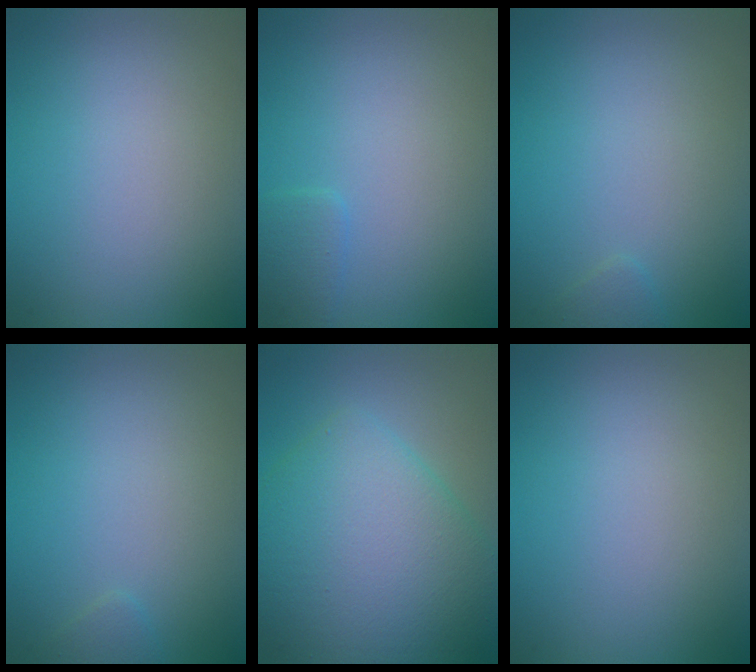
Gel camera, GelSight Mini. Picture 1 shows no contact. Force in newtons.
{"total": 1.2, "press": 1.2, "slide": 0.1}
{"total": 0.6, "press": 0.6, "slide": 0.1}
{"total": 0.6, "press": 0.6, "slide": 0.1}
{"total": 8.4, "press": 8.4, "slide": 0.1}
{"total": 0.0}